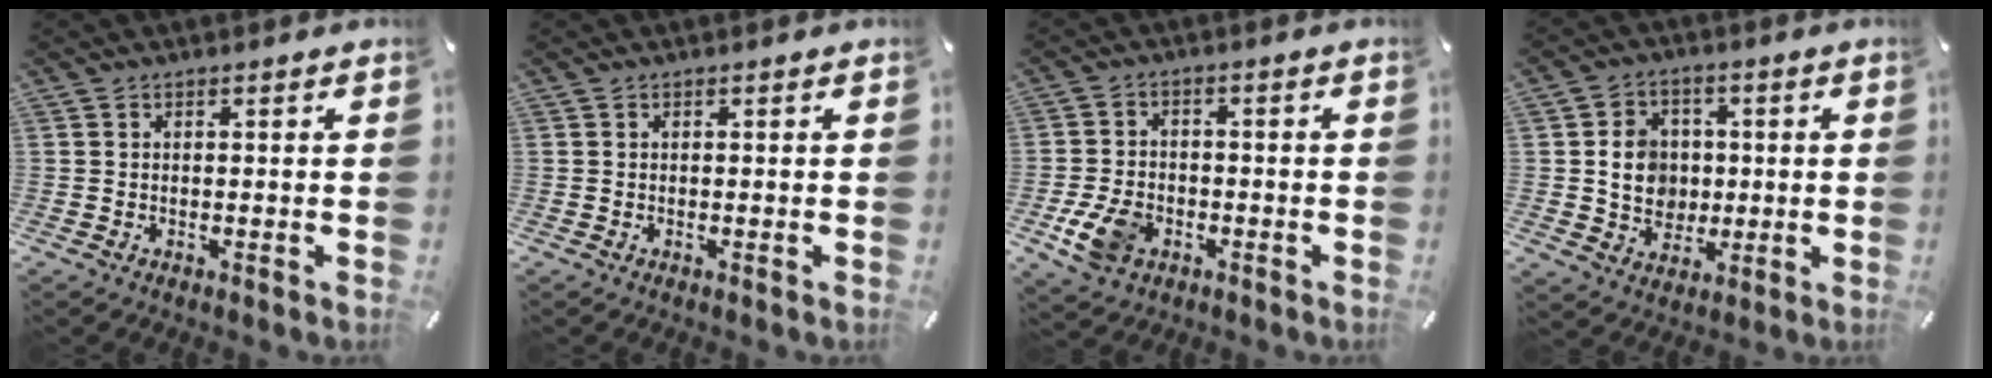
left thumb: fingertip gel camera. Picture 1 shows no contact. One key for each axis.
{"total": 0.0}
{"total": 8.4, "fx": -3.2, "fy": 6.1, "fz": 4.9, "tx": -0.105, "ty": 0.007, "tz": -0.059}
{"total": 10.0, "fx": 0.2, "fy": 9.0, "fz": 4.4, "tx": -0.081, "ty": 0.010, "tz": 0.009}